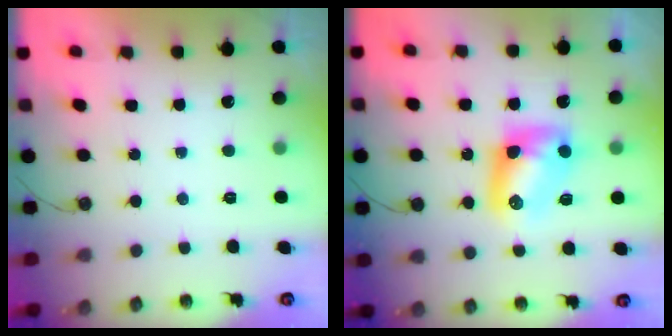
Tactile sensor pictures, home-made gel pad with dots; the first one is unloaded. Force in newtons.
{"total": 9.4, "press": 9.4, "slide": 0.6}